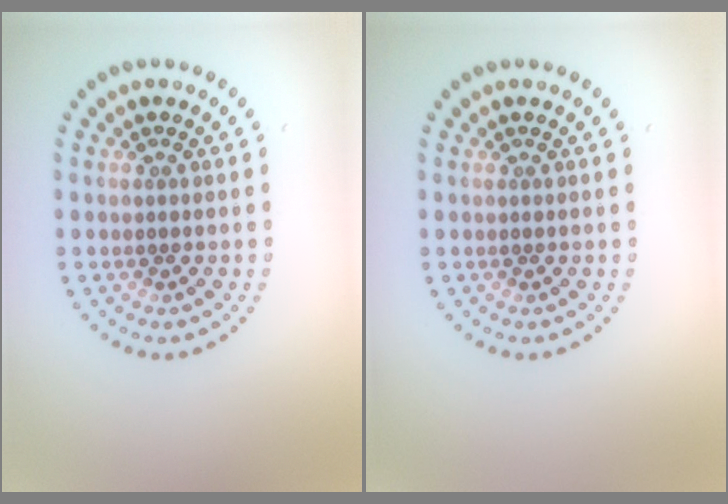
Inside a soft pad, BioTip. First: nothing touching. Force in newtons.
{"total": 0.0}